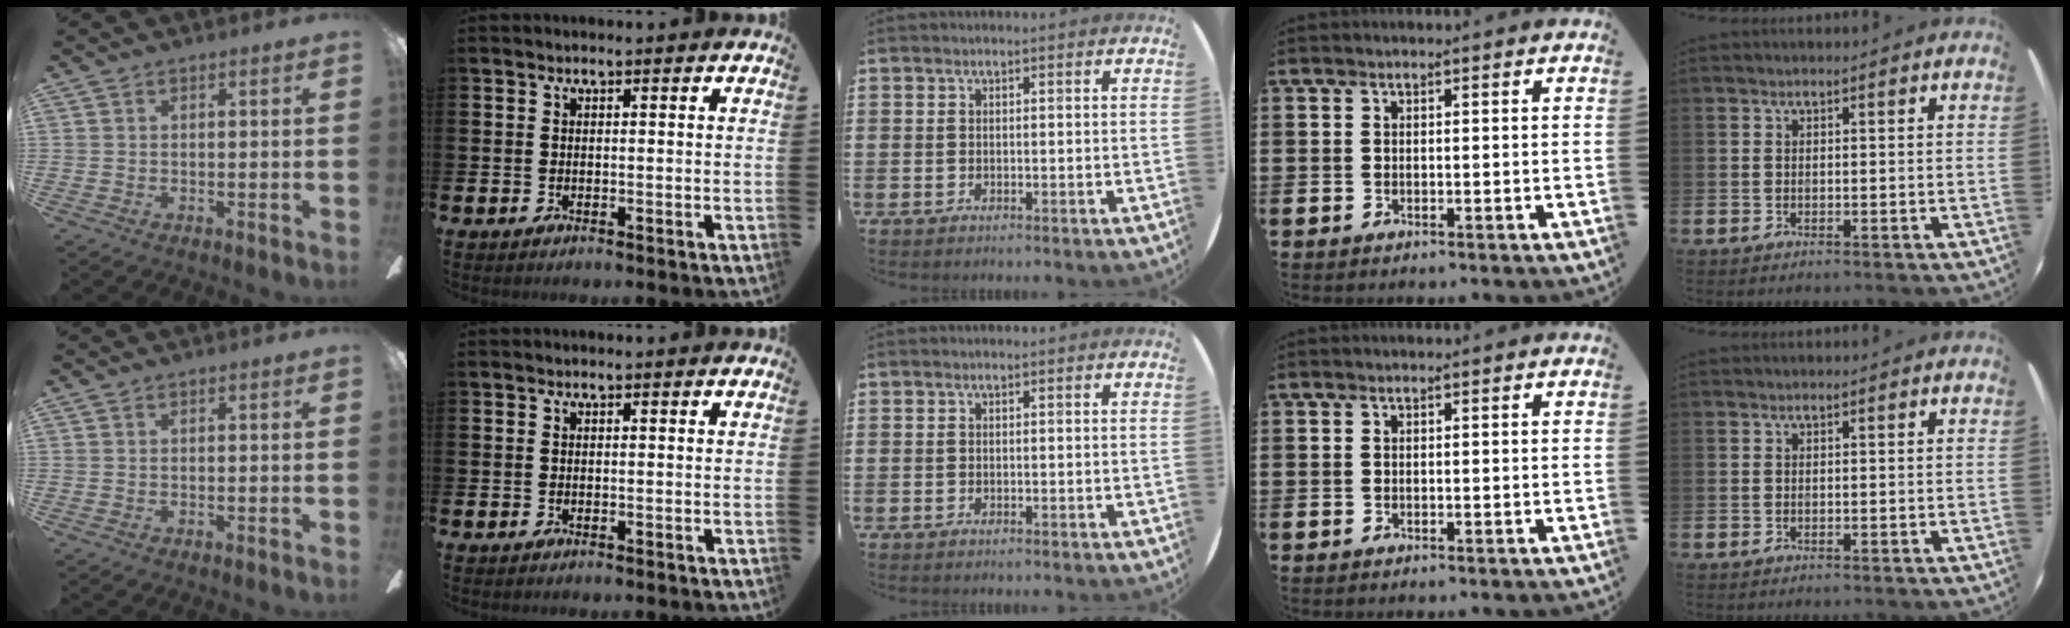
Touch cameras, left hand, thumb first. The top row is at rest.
{}